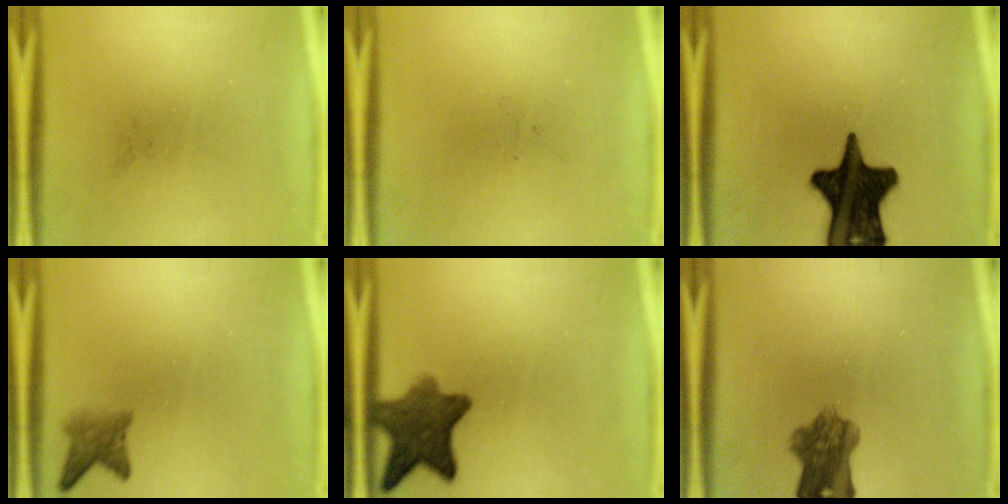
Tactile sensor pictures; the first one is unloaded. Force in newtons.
{"total": 0.0}
{"total": 18.9}
{"total": 2.8}
{"total": 9.1}
{"total": 7.2}